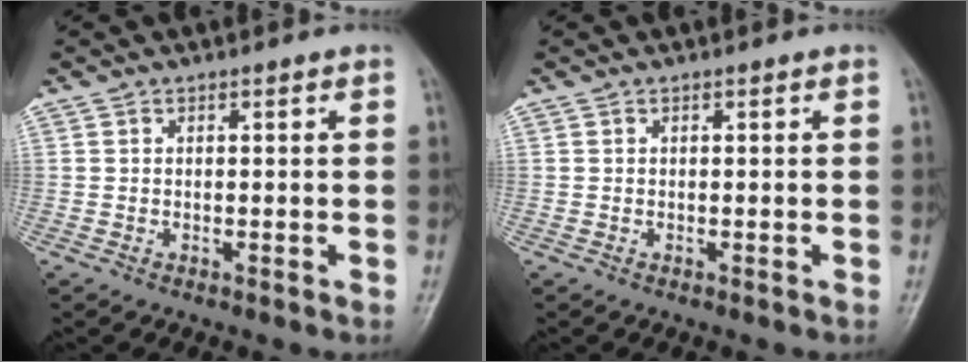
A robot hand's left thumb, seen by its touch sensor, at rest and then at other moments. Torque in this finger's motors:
{"motor_torque": [0.00, 0.00, 0.00, 0.00, 0.00]}